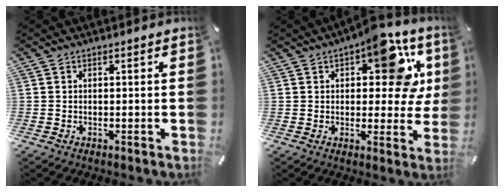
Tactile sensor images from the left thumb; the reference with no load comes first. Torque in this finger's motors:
{"motor_torque": [1.44, 1.51, 1.24, -0.61, 0.10]}